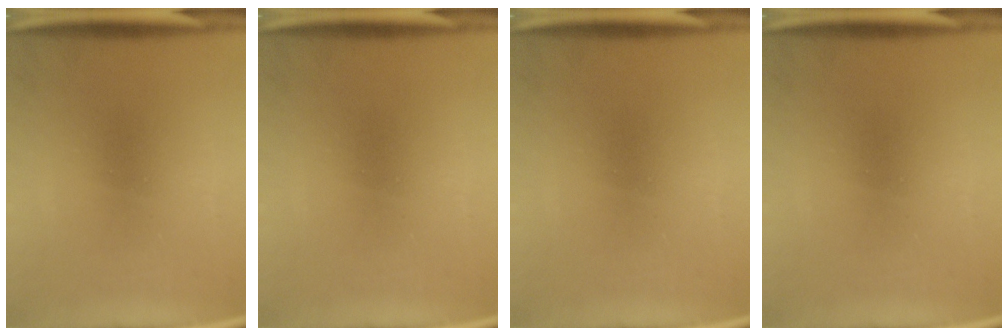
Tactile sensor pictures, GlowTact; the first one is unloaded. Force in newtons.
{"total": 0.0}
{"total": 0.0}
{"total": 0.0}